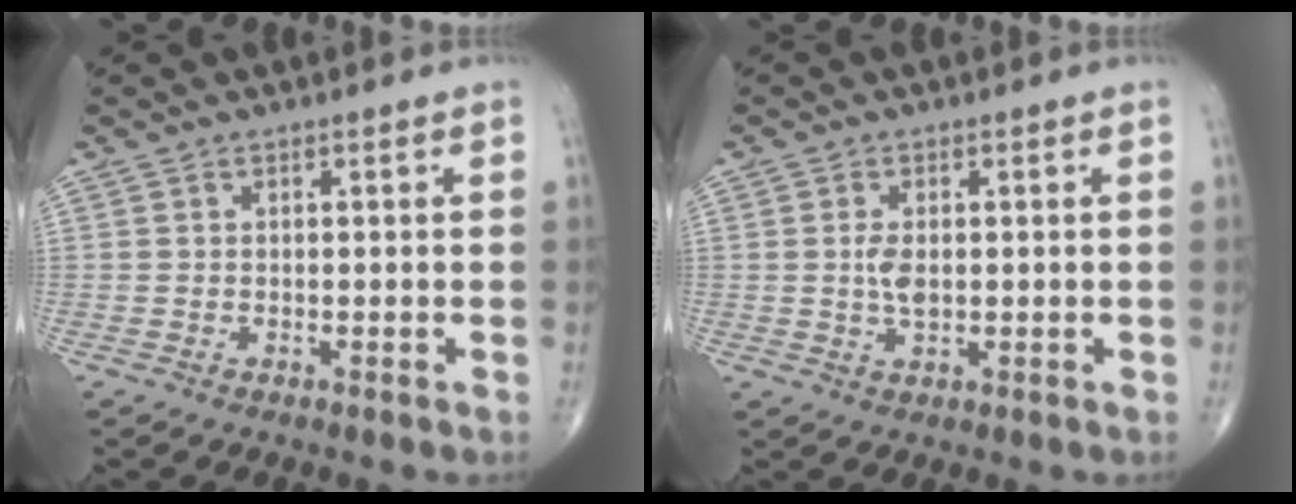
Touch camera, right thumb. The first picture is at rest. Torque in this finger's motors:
{"motor_torque": [0.49, 0.48, 0.18, -0.21, 0.03]}